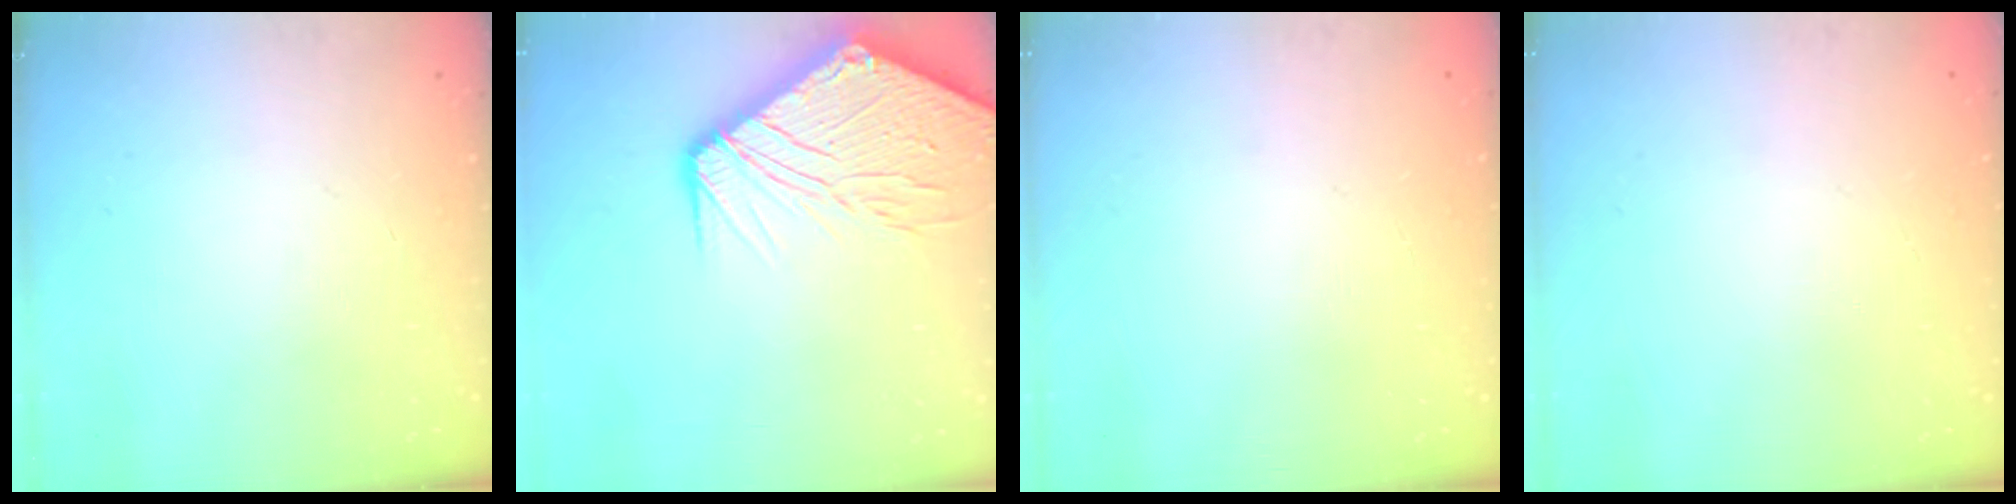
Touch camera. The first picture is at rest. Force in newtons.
{"total": 17.5, "press": 17.4, "slide": 2.2}
{"total": 0.0}
{"total": 0.0}